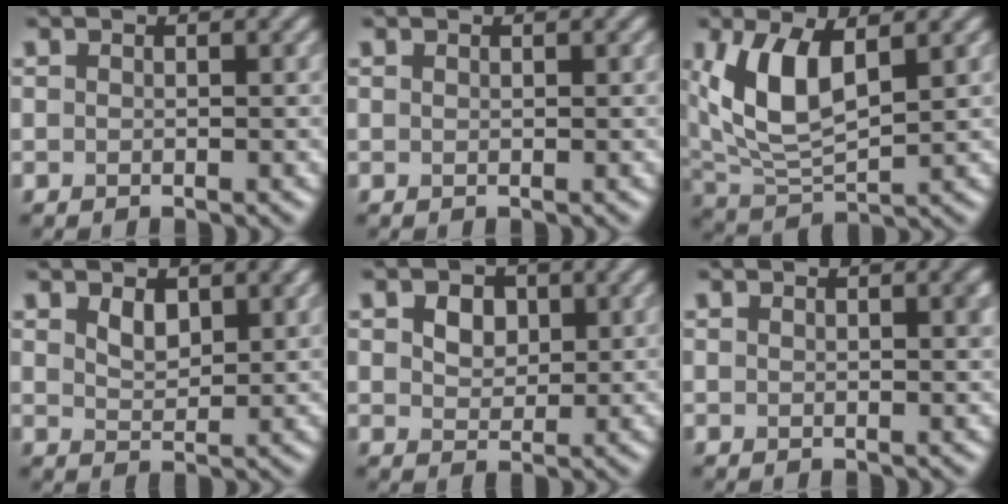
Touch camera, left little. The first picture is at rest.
{"total": 0.0}
{"total": 7.4, "force": [2.2, 3.5, 6.1], "torque": [-0.142, 0.000, 0.045]}
{"total": 2.1, "force": [1.3, 1.1, 1.3], "torque": [-0.027, -0.004, 0.028]}
{"total": 2.9, "force": [1.2, 2.0, 1.7], "torque": [-0.034, 0.002, 0.010]}
{"total": 1.3, "force": [0.6, 0.3, 1.1], "torque": [-0.013, 0.001, 0.010]}